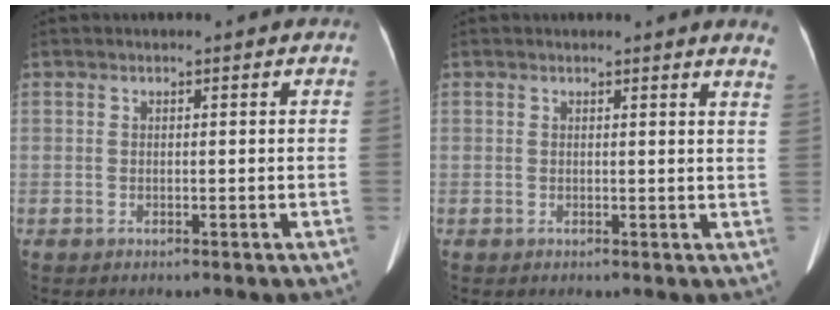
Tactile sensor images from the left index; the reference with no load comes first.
{"total": 3.6, "force": [3.4, -0.2, 1.3], "torque": [-0.016, -0.017, 0.014]}